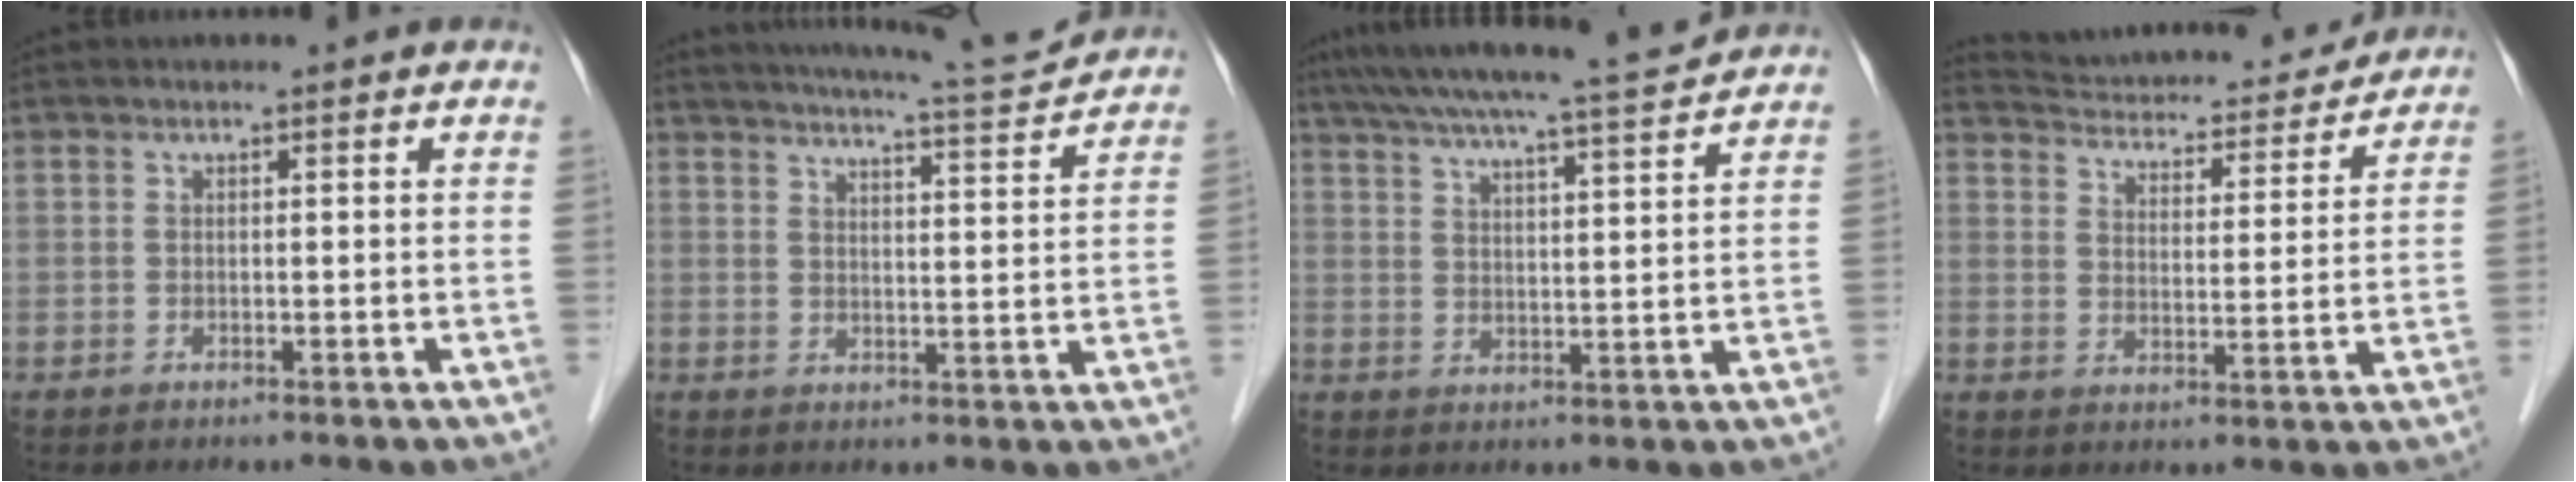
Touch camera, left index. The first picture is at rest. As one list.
[{"total": 11.6, "force": [11.1, -0.5, 3.4], "torque": [-0.057, -0.005, 0.146]}, {"total": 16.6, "force": [15.2, -0.5, 6.6], "torque": [-0.123, 0.001, 0.218]}, {"total": 19.4, "force": [18.3, 4.0, 5.1], "torque": [-0.083, 0.002, 0.249]}]